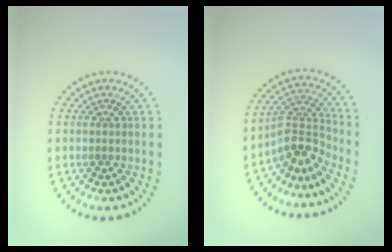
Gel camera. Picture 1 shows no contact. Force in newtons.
{"total": 3.7, "press": 2.6, "slide": 2.7}